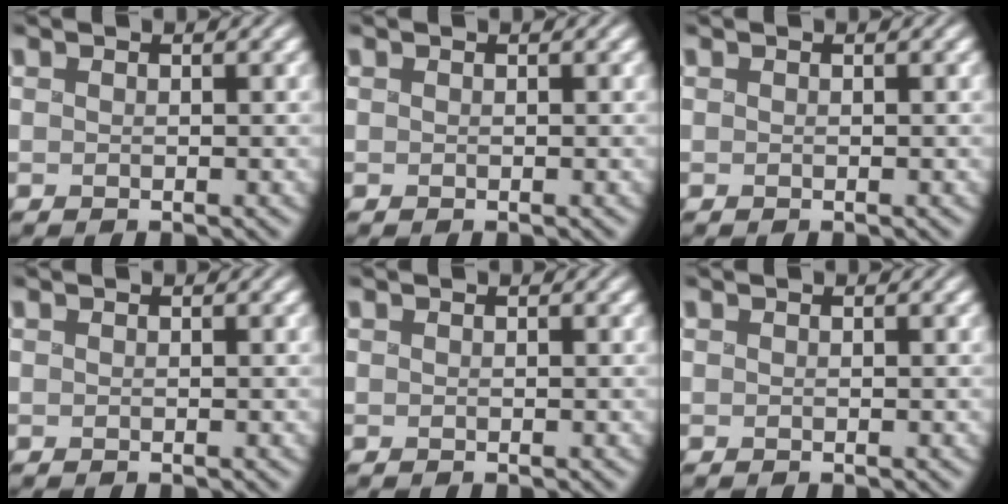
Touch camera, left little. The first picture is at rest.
{"total": 0.0}
{"total": 0.0}
{"total": 0.0}
{"total": 0.0}
{"total": 0.0}